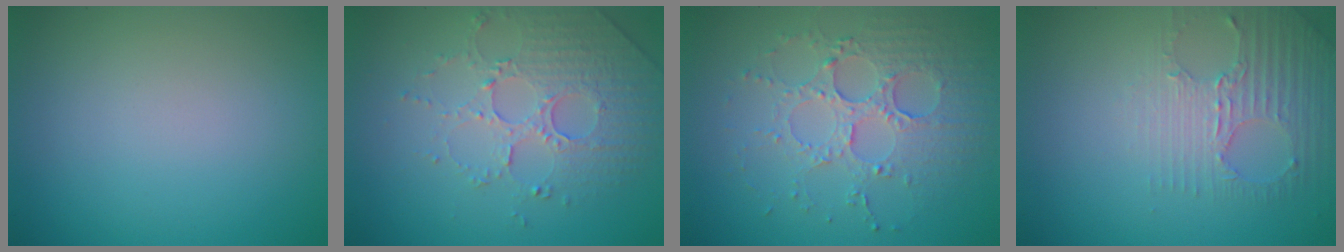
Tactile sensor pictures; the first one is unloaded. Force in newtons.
{"total": 5.0, "press": 3.5, "slide": 3.6}
{"total": 4.0, "press": 3.7, "slide": 1.4}
{"total": 2.8, "press": 2.5, "slide": 1.3}